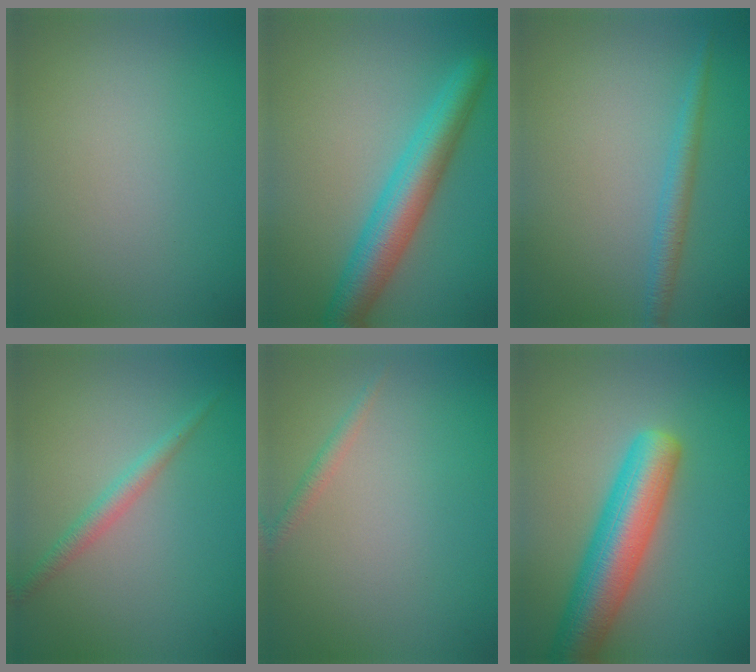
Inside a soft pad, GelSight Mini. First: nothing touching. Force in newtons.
{"total": 5.7, "press": 5.7, "slide": 0.2}
{"total": 1.9, "press": 1.9, "slide": 0.0}
{"total": 1.8, "press": 1.8, "slide": 0.0}
{"total": 1.0, "press": 1.0, "slide": 0.0}
{"total": 7.2, "press": 7.2, "slide": 0.4}